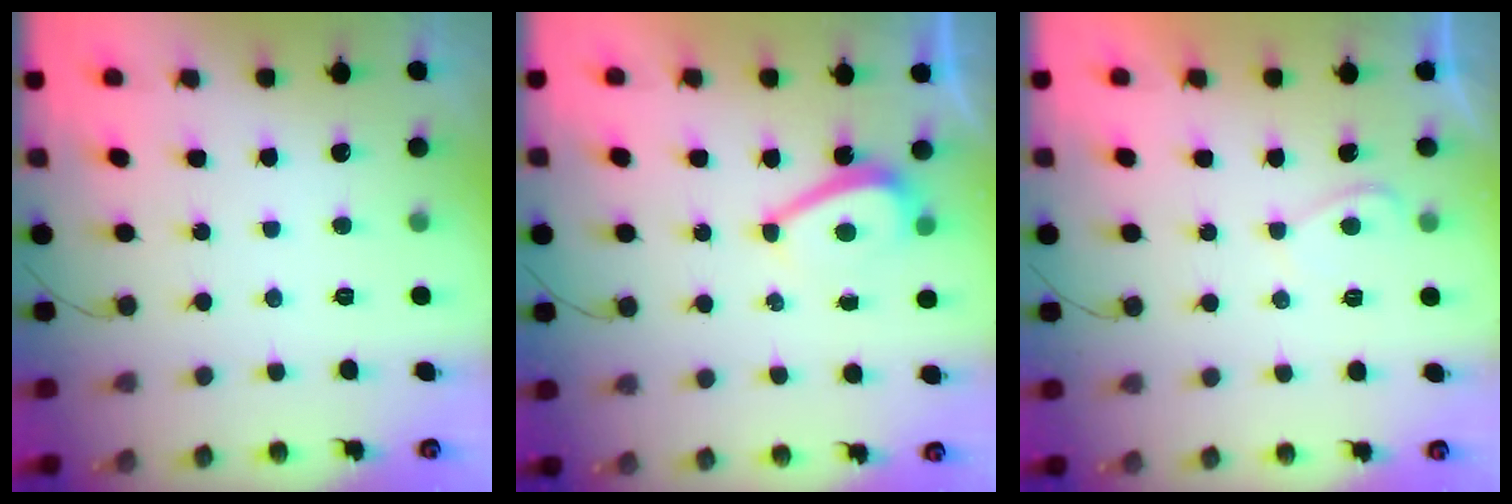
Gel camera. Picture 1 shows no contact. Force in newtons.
{"total": 5.5, "press": 5.0, "slide": 2.5}
{"total": 1.0, "press": 0.7, "slide": 0.6}